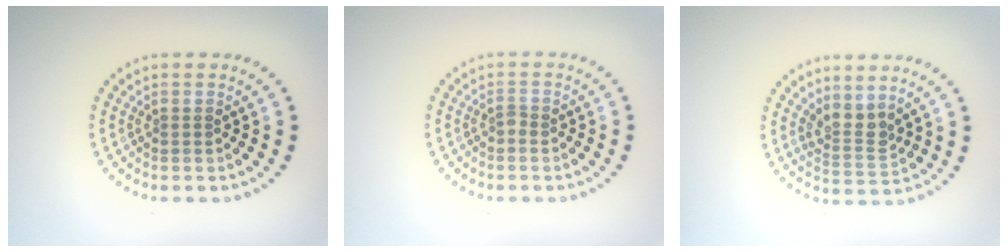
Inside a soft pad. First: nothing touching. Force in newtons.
{"total": 0.8, "press": 0.6, "slide": 0.5}
{"total": 2.5, "press": 1.9, "slide": 1.7}